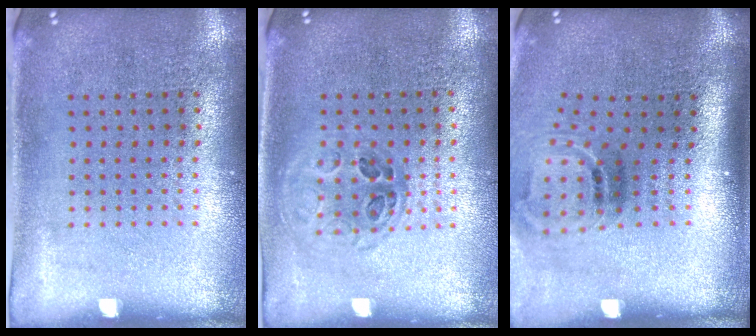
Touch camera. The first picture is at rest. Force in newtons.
{"total": 1.0, "press": 0.9, "slide": 0.3}
{"total": 1.9, "press": 1.1, "slide": 1.5}